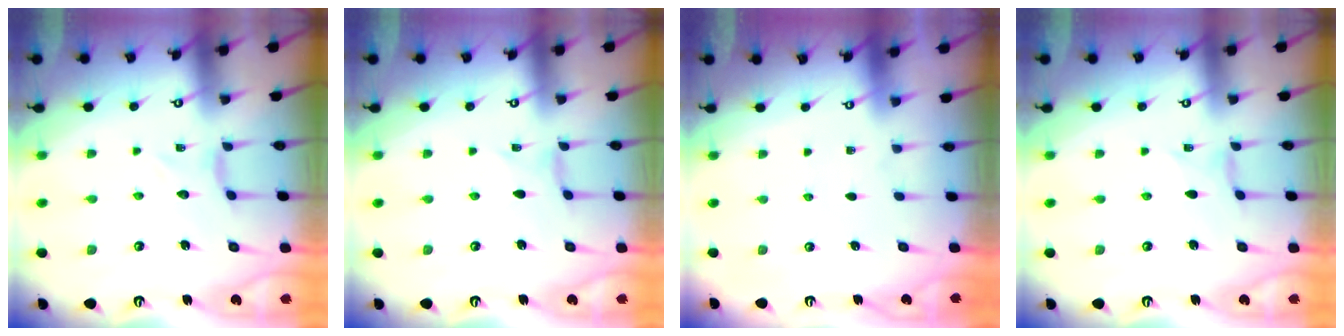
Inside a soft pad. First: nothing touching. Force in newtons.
{"total": 0.0}
{"total": 0.0}
{"total": 0.0}